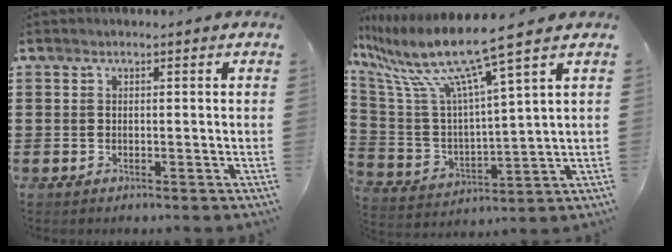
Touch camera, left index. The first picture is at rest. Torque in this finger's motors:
{"motor_torque": [2.14, 0.00, 1.01, 0.21]}